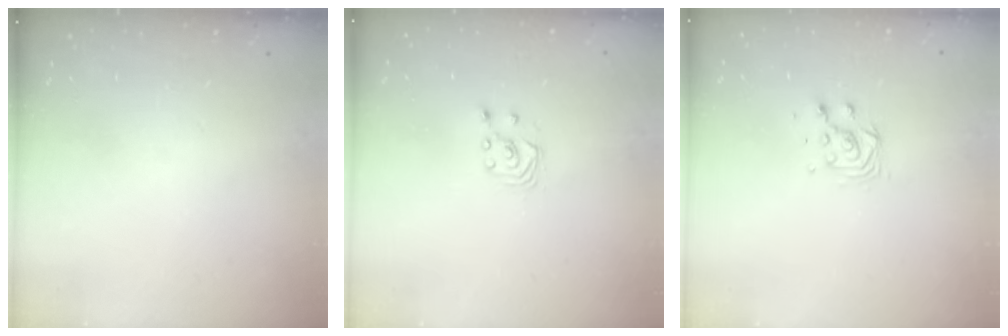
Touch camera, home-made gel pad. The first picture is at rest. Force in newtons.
{"total": 2.1, "press": 2.1, "slide": 0.3}
{"total": 5.2, "press": 5.2, "slide": 0.3}